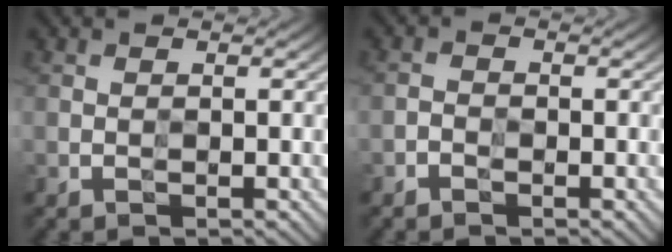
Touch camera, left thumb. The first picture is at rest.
{"total": 1.1, "force": [-0.9, 0.6, 0.1], "torque": [0.001, -0.002, -0.021]}